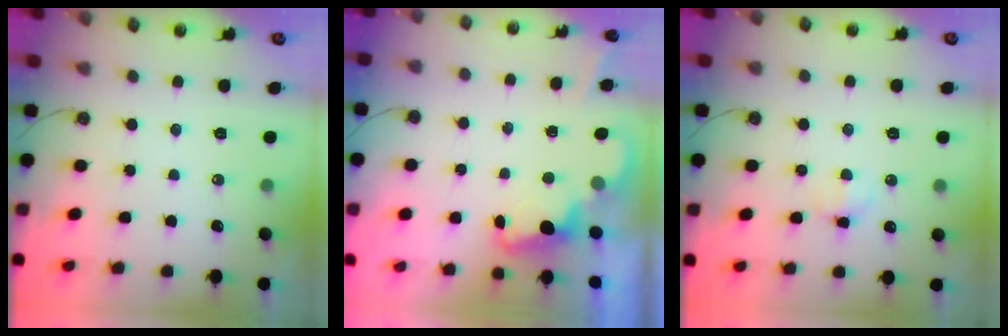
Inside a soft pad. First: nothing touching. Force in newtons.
{"total": 2.3, "press": 2.3, "slide": 0.5}
{"total": 4.2, "press": 4.0, "slide": 1.1}